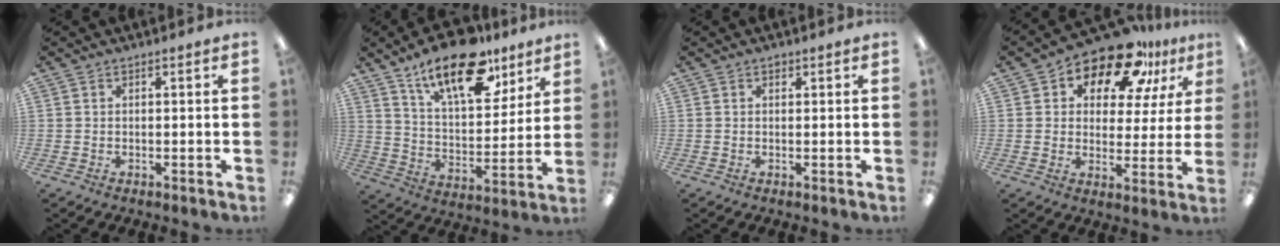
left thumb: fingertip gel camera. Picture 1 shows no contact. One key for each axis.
{"total": 18.7, "fx": 13.2, "fy": 7.7, "fz": 10.8, "tx": -0.169, "ty": -0.074, "tz": 0.224}
{"total": 0.8, "fx": 0.5, "fy": 0.5, "fz": 0.3, "tx": -0.007, "ty": 0.002, "tz": 0.009}
{"total": 14.7, "fx": 10.7, "fy": 6.9, "fz": 7.2, "tx": -0.122, "ty": -0.065, "tz": 0.187}